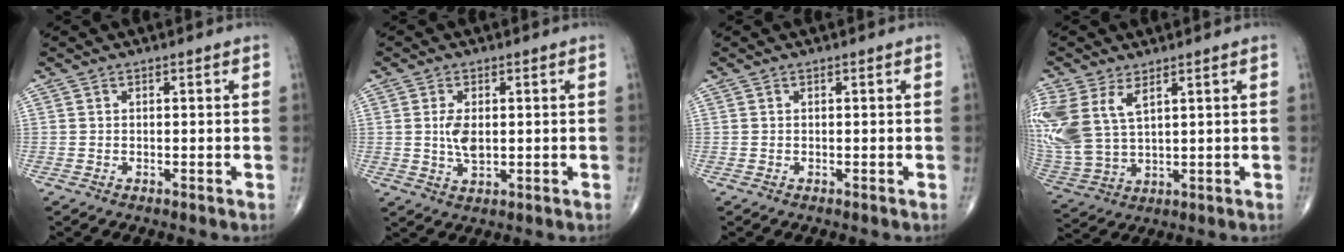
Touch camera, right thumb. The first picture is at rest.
{"total": 4.5, "force": [0.4, 2.4, 3.8], "torque": [-0.075, -0.007, 0.011]}
{"total": 0.0}
{"total": 14.6, "force": [5.7, 8.2, 10.7], "torque": [-0.265, -0.012, 0.125]}